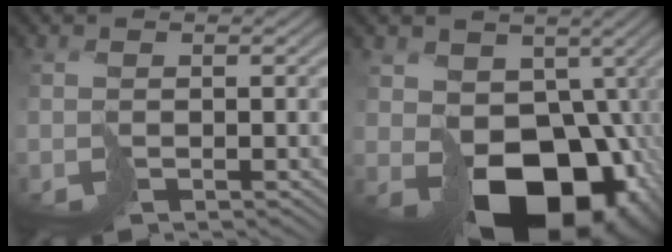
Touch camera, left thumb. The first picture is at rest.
{"total": 18.9, "force": [-3.7, 13.6, 12.5], "torque": [-0.189, -0.052, -0.034]}